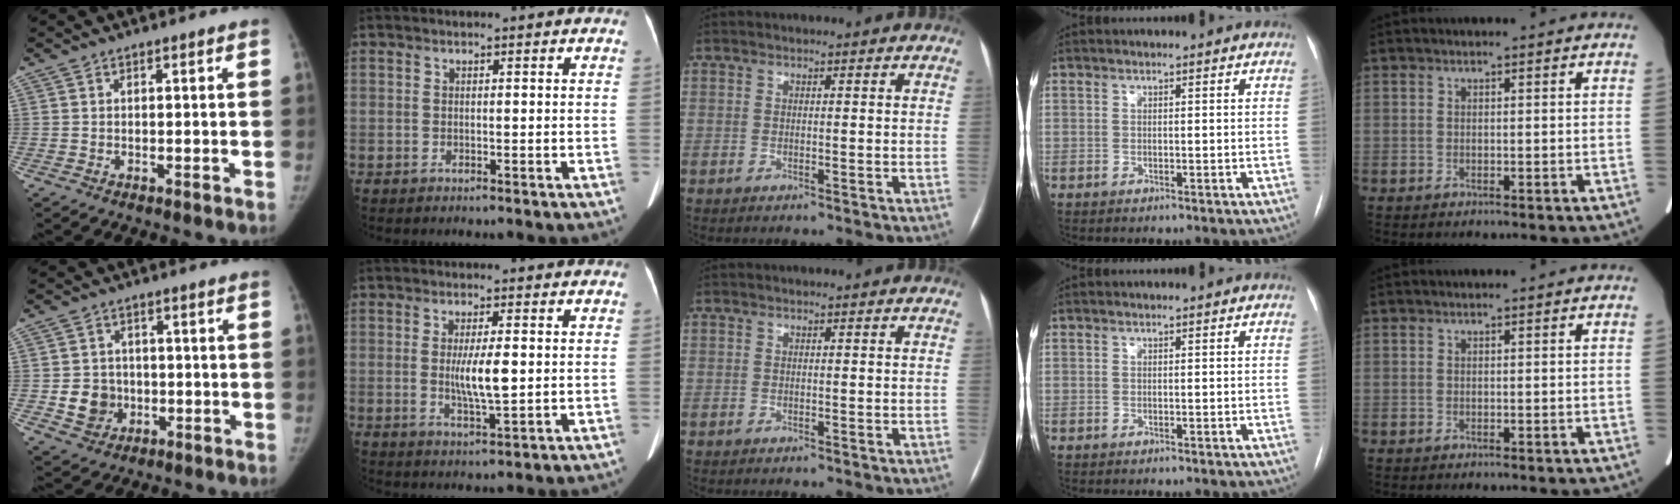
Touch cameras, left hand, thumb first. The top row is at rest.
{"thumb": {"total": 6.6, "force": [-1.2, 6.0, 2.4], "torque": [-0.013, 0.009, -0.014]}, "index": {"total": 5.4, "force": [0.2, 0.9, 5.3], "torque": [-0.099, -0.008, 0.003]}}